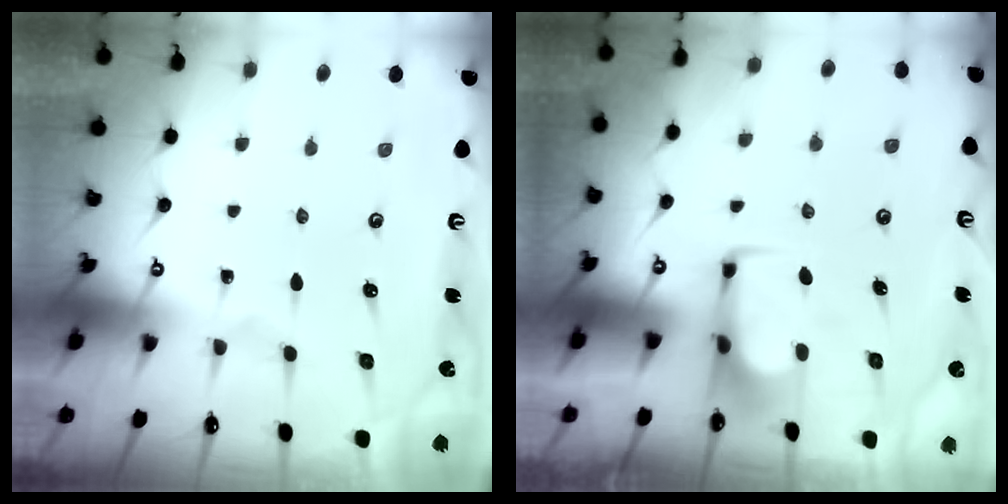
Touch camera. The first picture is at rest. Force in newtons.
{"total": 1.7, "press": 1.6, "slide": 0.5}